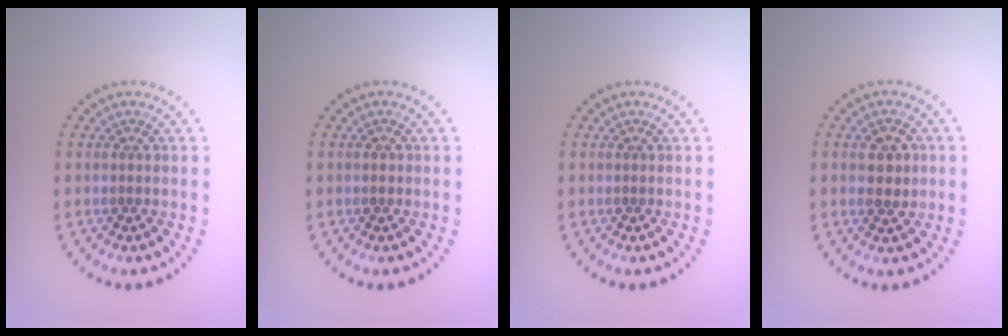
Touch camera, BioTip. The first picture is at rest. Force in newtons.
{"total": 0.8, "press": 0.8, "slide": 0.1}
{"total": 0.0}
{"total": 2.2, "press": 2.2, "slide": 0.1}